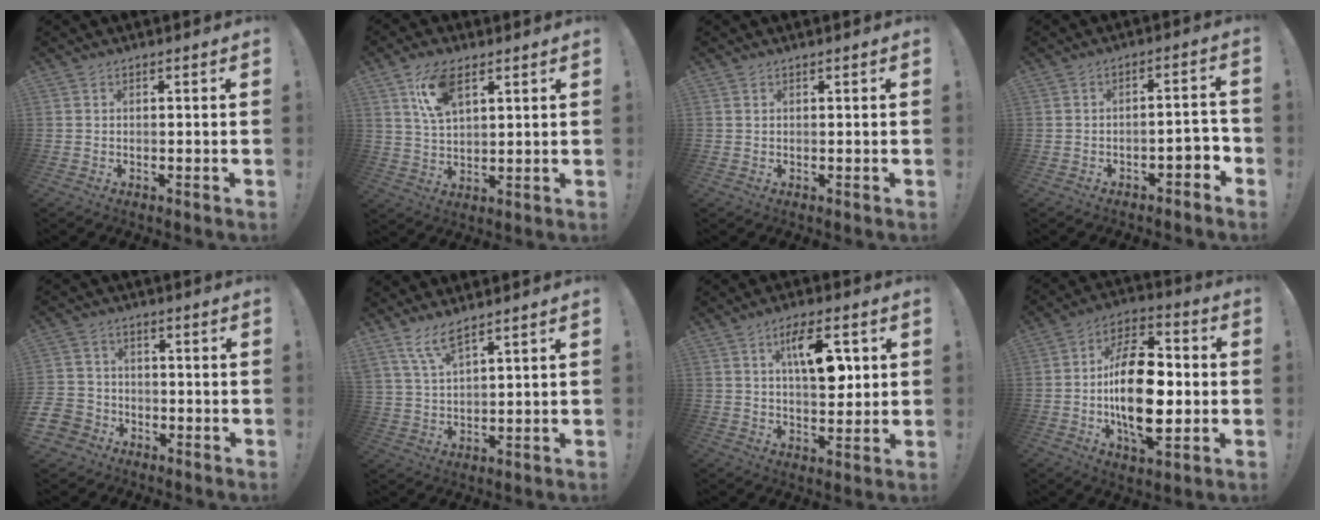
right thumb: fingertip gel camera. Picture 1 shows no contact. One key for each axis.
{"total": 10.2, "fx": 5.5, "fy": 5.0, "fz": 7.0, "tx": -0.124, "ty": -0.009, "tz": 0.103}
{"total": 0.6, "fx": 0.5, "fy": 0.2, "fz": 0.2, "tx": 0.004, "ty": -0.004, "tz": 0.008}
{"total": 4.7, "fx": -2.9, "fy": 1.6, "fz": 3.3, "tx": -0.044, "ty": 0.007, "tz": -0.050}
{"total": 7.1, "fx": -3.5, "fy": 6.0, "fz": 1.3, "tx": -0.035, "ty": 0.024, "tz": -0.067}
{"total": 6.8, "fx": 5.3, "fy": 1.3, "fz": 4.1, "tx": -0.087, "ty": -0.024, "tz": 0.098}
{"total": 12.6, "fx": 4.3, "fy": 5.6, "fz": 10.5, "tx": -0.151, "ty": -0.003, "tz": 0.070}
{"total": 22.0, "fx": -2.1, "fy": 11.5, "fz": 18.6, "tx": -0.338, "ty": 0.003, "tz": -0.036}